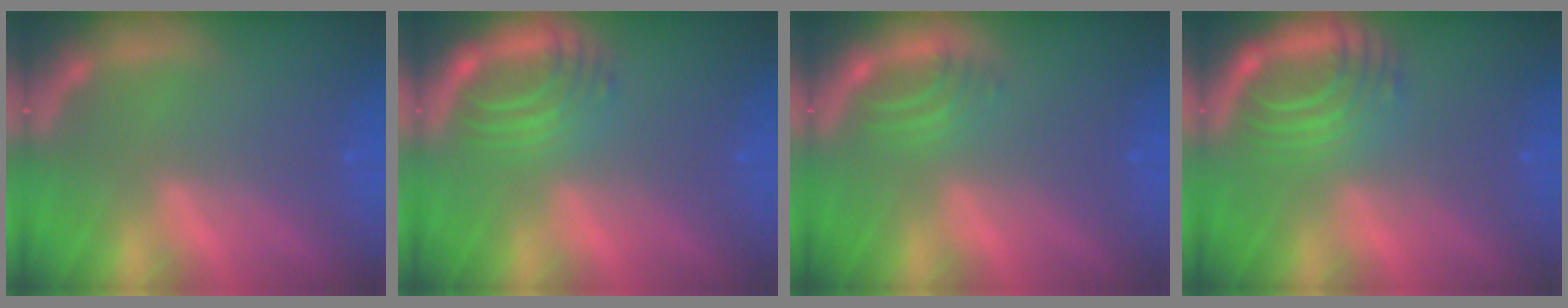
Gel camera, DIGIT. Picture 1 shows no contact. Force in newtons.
{"total": 5.0}
{"total": 2.5}
{"total": 6.5}